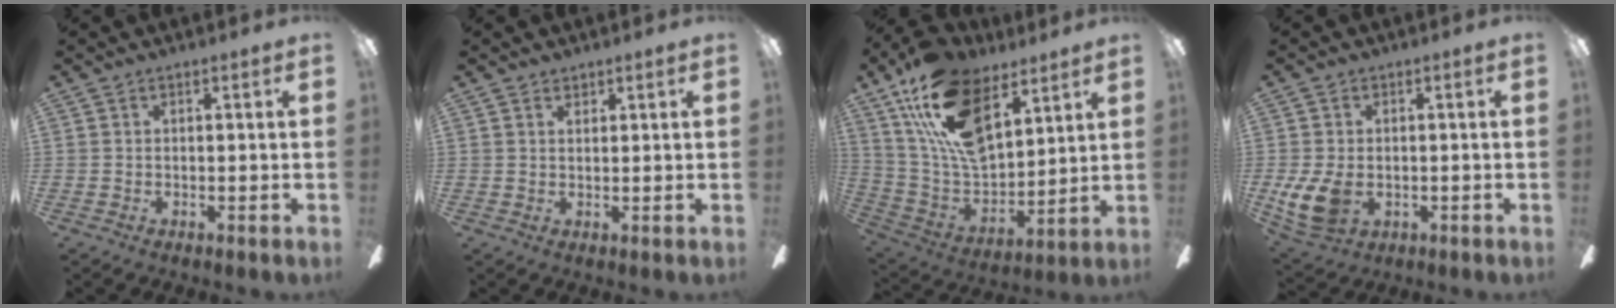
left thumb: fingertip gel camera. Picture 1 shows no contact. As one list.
[{"total": 1.2, "force": [1.1, 0.5, 0.3], "torque": [-0.008, 0.001, 0.020]}, {"total": 21.6, "force": [12.1, 11.4, 13.9], "torque": [-0.282, -0.051, 0.219]}, {"total": 8.7, "force": [-1.5, 5.9, 6.2], "torque": [-0.136, -0.004, -0.024]}]